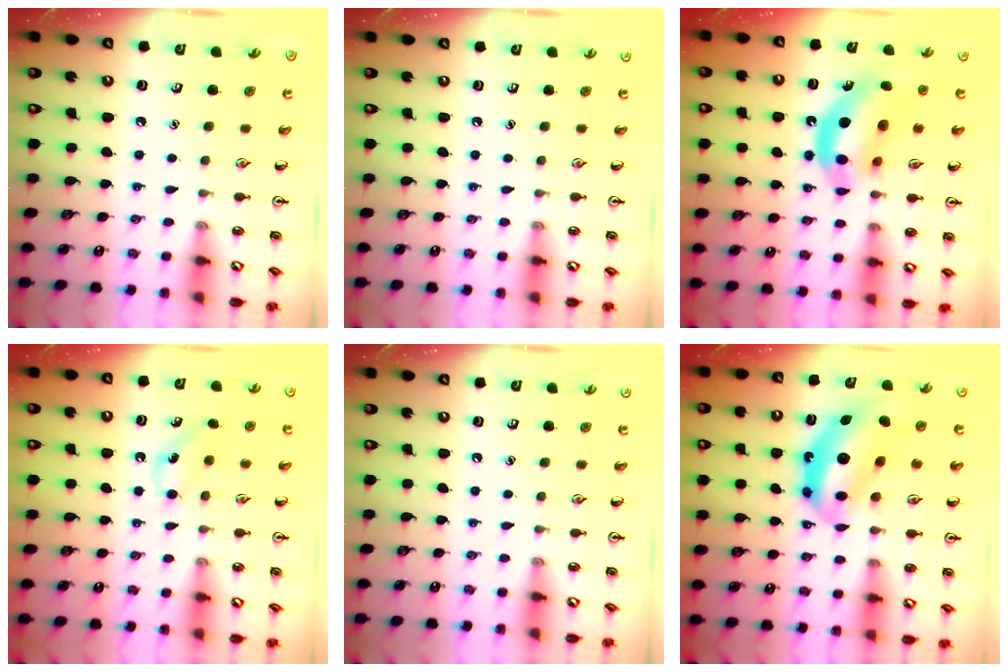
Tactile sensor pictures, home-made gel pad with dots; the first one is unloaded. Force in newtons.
{"total": 0.0}
{"total": 13.1, "press": 12.5, "slide": 4.0}
{"total": 5.4, "press": 5.0, "slide": 1.8}
{"total": 0.0}
{"total": 11.5, "press": 10.9, "slide": 3.5}